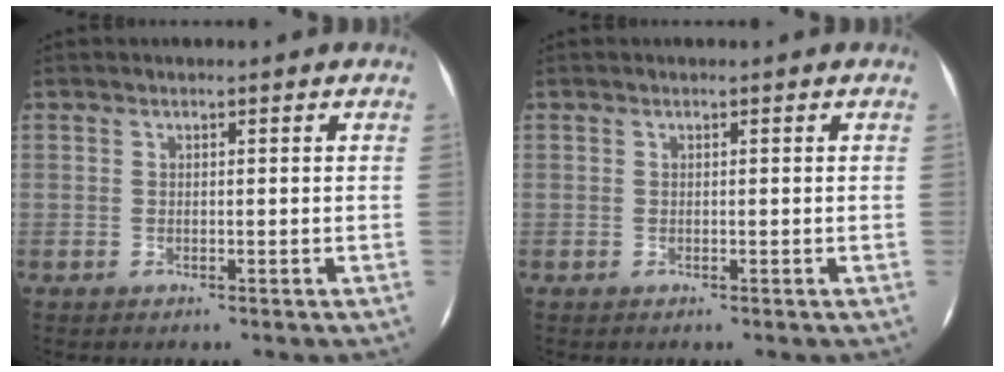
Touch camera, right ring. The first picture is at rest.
{"total": 0.0}